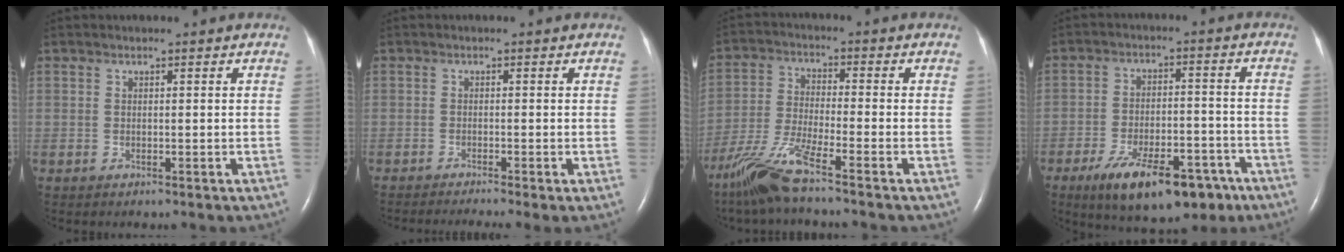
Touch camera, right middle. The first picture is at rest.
{"total": 5.0, "force": [-3.9, -0.2, 3.0], "torque": [-0.042, -0.015, -0.064]}
{"total": 9.3, "force": [-6.9, -0.1, 6.2], "torque": [-0.139, -0.031, -0.137]}
{"total": 14.8, "force": [-9.3, 6.0, 9.9], "torque": [-0.145, 0.000, -0.135]}